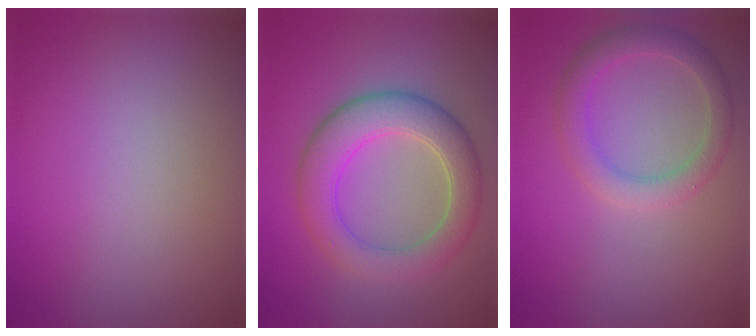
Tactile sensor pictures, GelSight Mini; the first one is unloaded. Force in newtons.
{"total": 5.6, "press": 5.6, "slide": 0.3}
{"total": 3.0, "press": 3.0, "slide": 0.1}